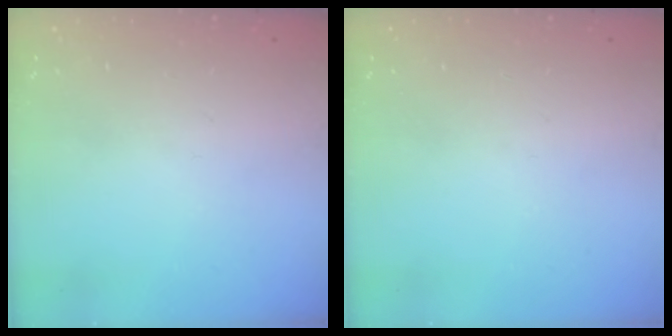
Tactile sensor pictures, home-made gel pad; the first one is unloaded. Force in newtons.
{"total": 0.0}